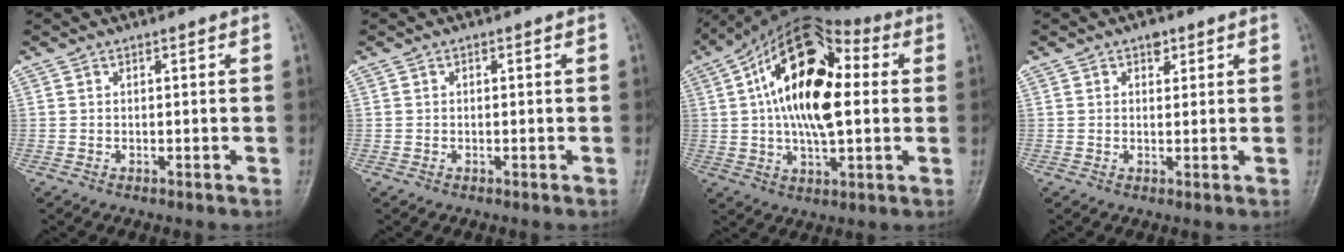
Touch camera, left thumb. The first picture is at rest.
{"total": 0.0}
{"total": 20.1, "force": [3.0, 9.9, 17.2], "torque": [-0.280, 0.022, 0.040]}
{"total": 2.1, "force": [1.2, 1.4, 1.0], "torque": [-0.001, -0.003, 0.015]}